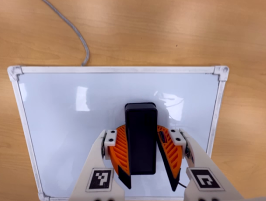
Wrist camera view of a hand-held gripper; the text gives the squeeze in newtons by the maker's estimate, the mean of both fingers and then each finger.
{"total": 10.6, "left": 12.5, "right": 8.7}